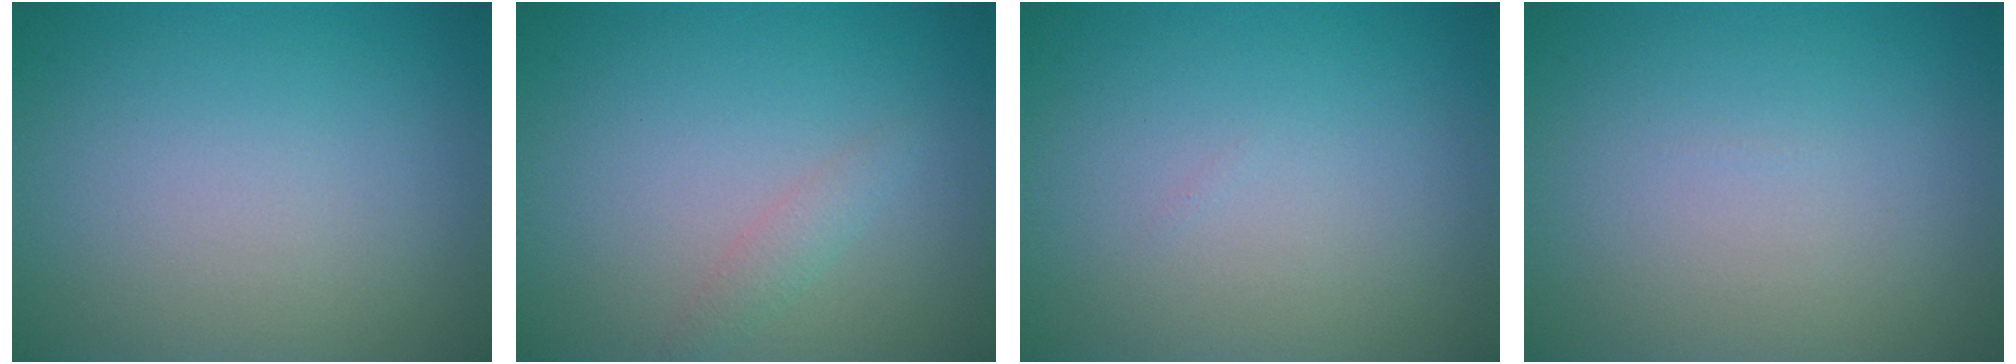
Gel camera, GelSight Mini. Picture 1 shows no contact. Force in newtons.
{"total": 1.2, "press": 1.2, "slide": 0.1}
{"total": 0.0}
{"total": 0.0}